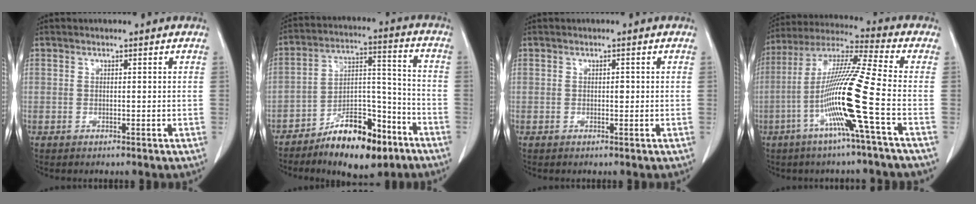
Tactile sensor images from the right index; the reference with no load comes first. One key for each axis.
{"total": 13.9, "fx": -9.2, "fy": 5.3, "fz": 9.1, "tx": -0.135, "ty": 0.022, "tz": -0.150}
{"total": 0.7, "fx": 0.0, "fy": 0.4, "fz": 0.6, "tx": -0.007, "ty": 0.001, "tz": 0.000}
{"total": 14.8, "fx": -4.7, "fy": -2.0, "fz": 13.9, "tx": -0.272, "ty": -0.007, "tz": -0.099}